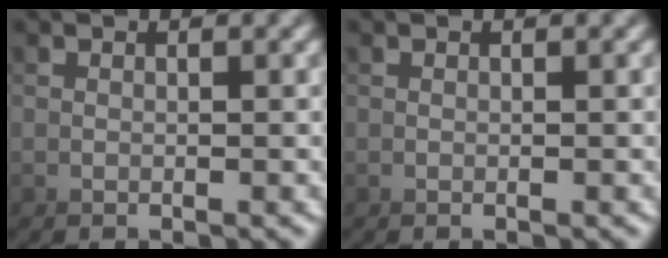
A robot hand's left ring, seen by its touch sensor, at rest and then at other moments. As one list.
[{"total": 0.0}]